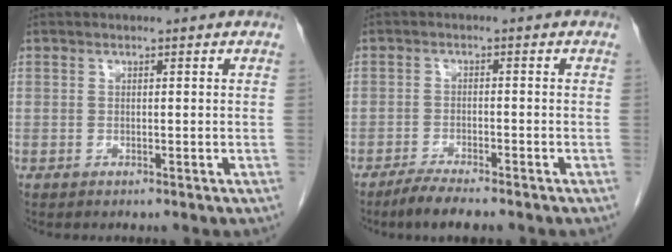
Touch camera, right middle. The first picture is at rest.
{"total": 4.6, "force": [-3.8, 0.4, 2.5], "torque": [-0.047, -0.010, -0.065]}